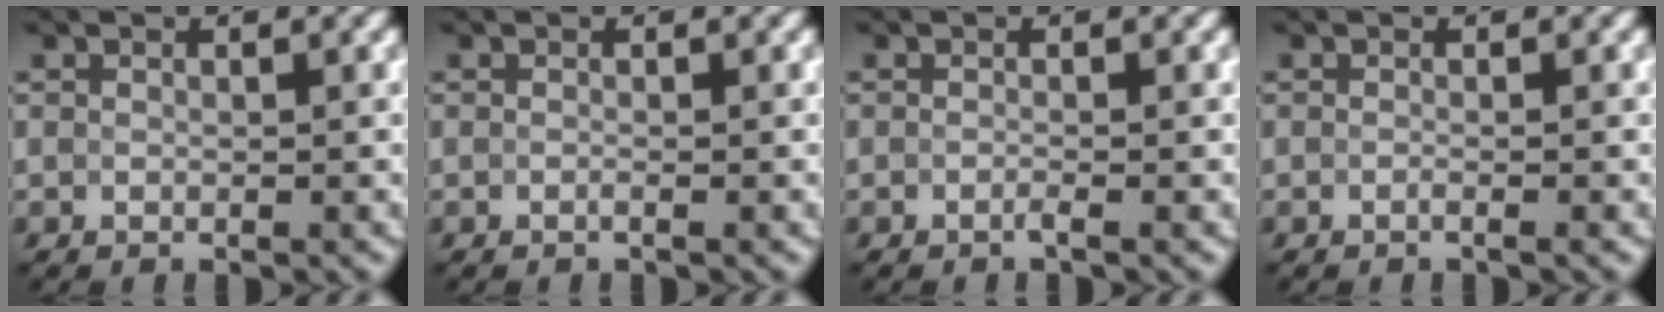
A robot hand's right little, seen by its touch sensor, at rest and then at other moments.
{"total": 0.6, "force": [-0.5, -0.1, 0.0], "torque": [0.000, -0.008, -0.013]}
{"total": 1.0, "force": [-0.9, -0.3, -0.2], "torque": [0.001, -0.006, -0.015]}
{"total": 0.7, "force": [-0.7, 0.1, 0.2], "torque": [0.002, -0.008, -0.017]}